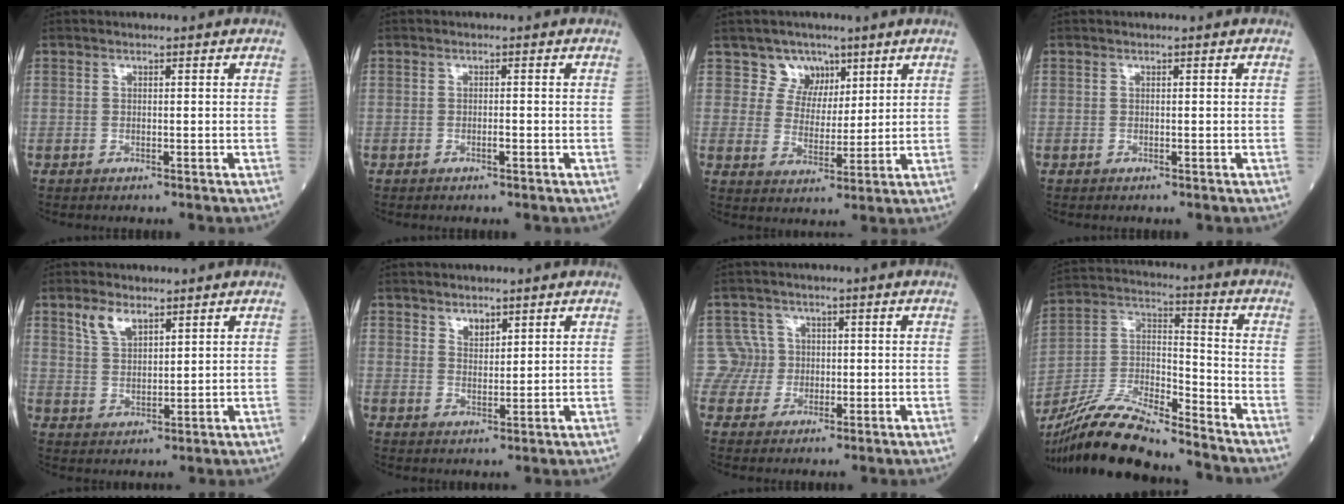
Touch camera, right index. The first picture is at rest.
{"total": 1.0, "force": [-0.5, 0.1, 0.8], "torque": [-0.015, 0.000, -0.009]}
{"total": 5.6, "force": [3.5, 4.3, 0.4], "torque": [-0.004, 0.002, 0.064]}
{"total": 0.0}
{"total": 4.5, "force": [3.1, 2.0, 2.5], "torque": [-0.056, 0.002, 0.067]}
{"total": 2.4, "force": [1.8, 1.2, 1.0], "torque": [-0.019, -0.004, 0.036]}
{"total": 4.0, "force": [0.2, 3.9, -0.9], "torque": [0.038, 0.012, 0.000]}
{"total": 18.1, "force": [-16.3, 1.6, 7.6], "torque": [-0.161, -0.001, -0.304]}